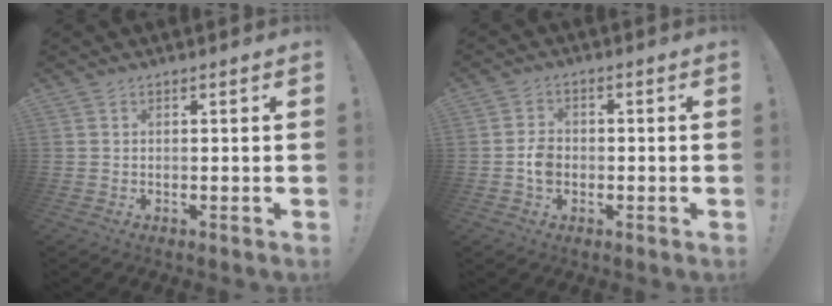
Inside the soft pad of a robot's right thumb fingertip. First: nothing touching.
{"total": 4.7, "force": [-1.4, 3.6, 2.7], "torque": [-0.036, 0.007, -0.026]}